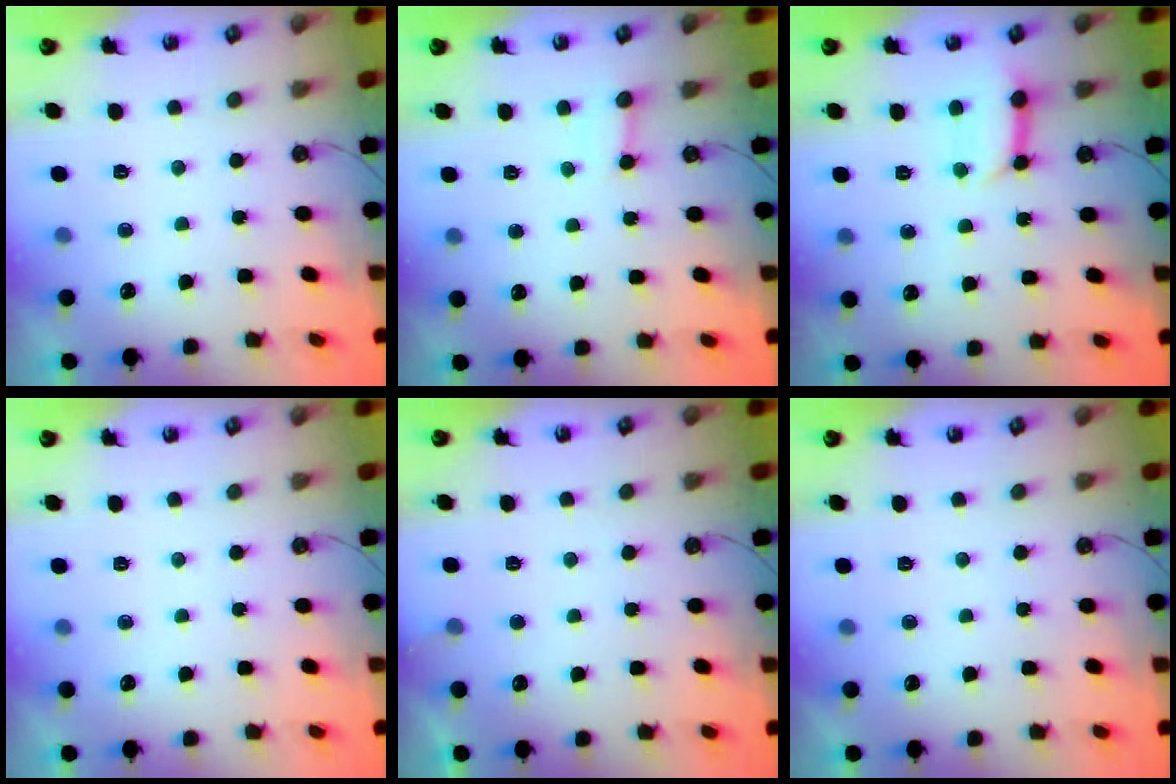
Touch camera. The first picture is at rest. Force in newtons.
{"total": 3.5, "press": 3.5, "slide": 0.1}
{"total": 8.7, "press": 8.7, "slide": 1.0}
{"total": 0.0}
{"total": 4.5, "press": 4.5, "slide": 0.3}
{"total": 0.0}